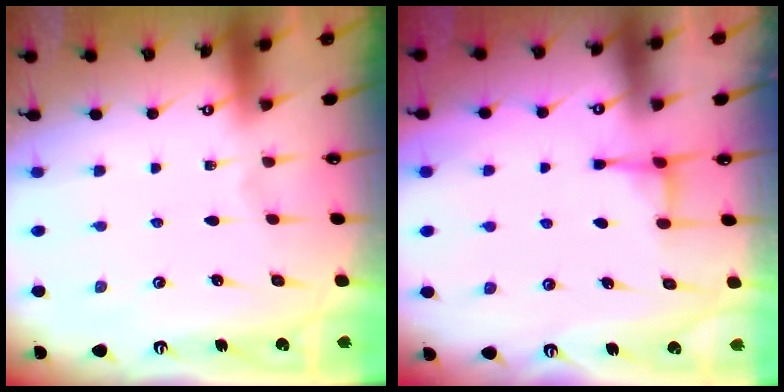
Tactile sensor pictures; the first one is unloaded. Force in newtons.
{"total": 3.2, "press": 3.2, "slide": 0.5}